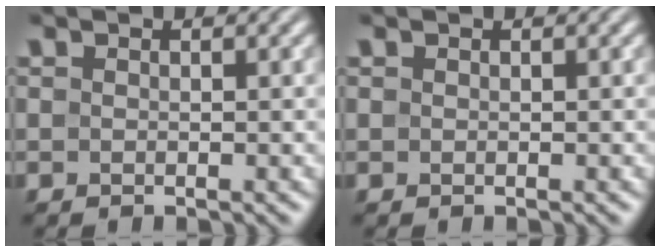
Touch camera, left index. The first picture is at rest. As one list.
[{"total": 0.0}]